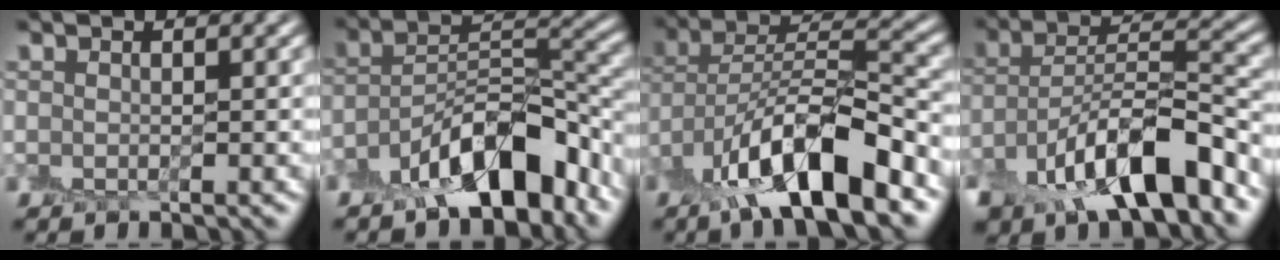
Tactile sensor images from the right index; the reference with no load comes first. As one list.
[{"total": 8.9, "force": [-5.7, 3.7, 5.7], "torque": [-0.083, 0.011, -0.102]}, {"total": 10.7, "force": [-6.6, 3.7, 7.6], "torque": [-0.123, 0.011, -0.127]}, {"total": 9.9, "force": [-6.1, 3.9, 6.7], "torque": [-0.110, 0.008, -0.113]}]